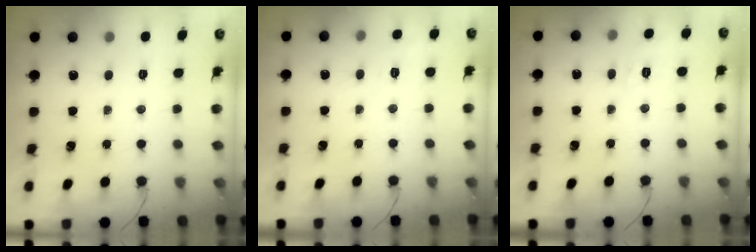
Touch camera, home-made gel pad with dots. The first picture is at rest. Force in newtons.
{"total": 5.5, "press": 5.2, "slide": 1.9}
{"total": 2.0, "press": 0.4, "slide": 1.9}